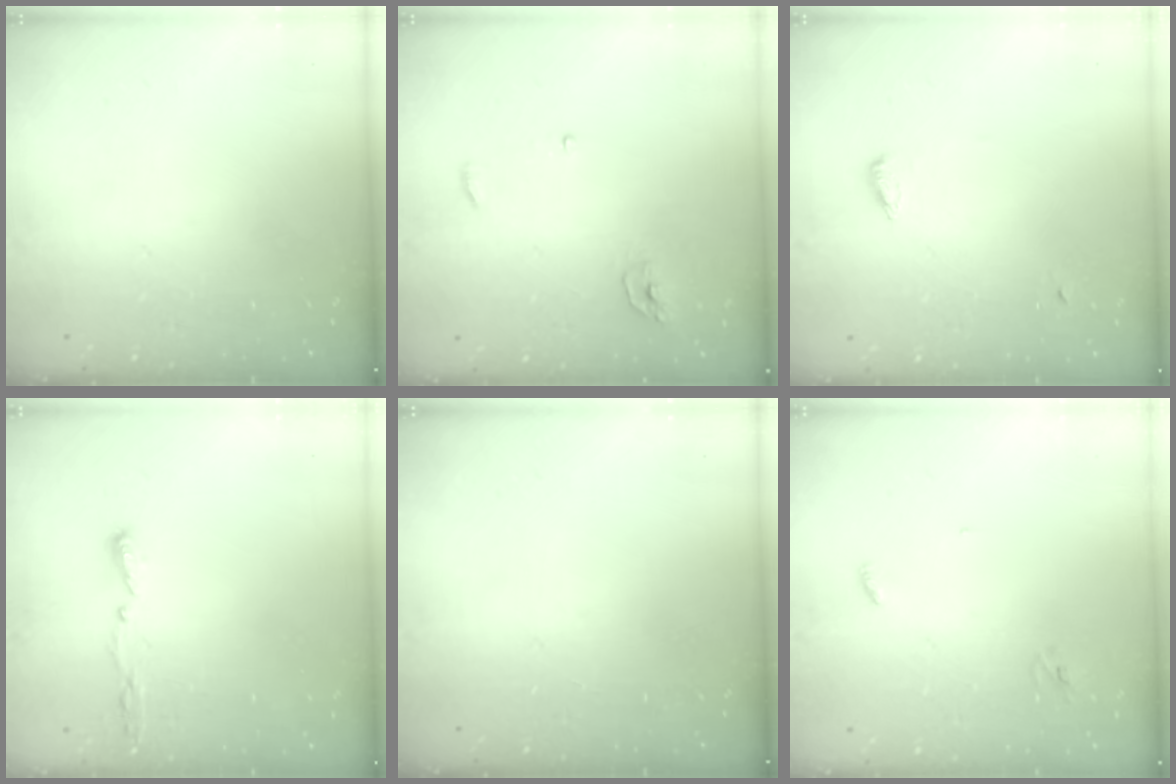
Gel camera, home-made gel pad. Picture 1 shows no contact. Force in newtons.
{"total": 3.8, "press": 3.8, "slide": 0.5}
{"total": 3.1, "press": 3.0, "slide": 0.7}
{"total": 4.9, "press": 4.8, "slide": 1.2}
{"total": 0.0}
{"total": 2.8, "press": 2.8, "slide": 0.3}